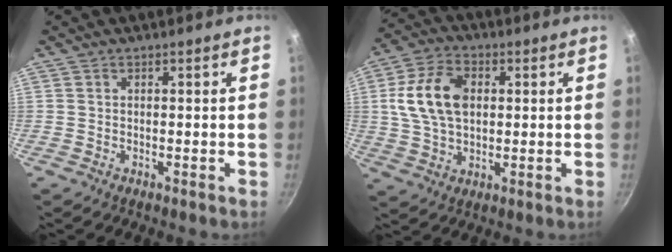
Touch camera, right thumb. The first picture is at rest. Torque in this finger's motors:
{"motor_torque": [-0.40, 0.73, 0.63, -0.59, 0.13]}